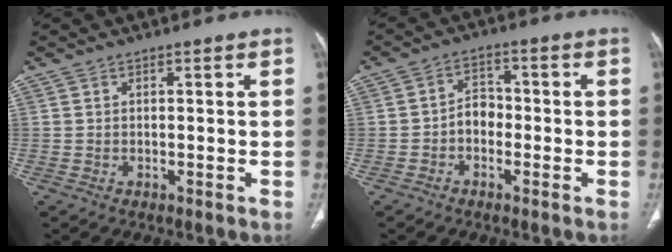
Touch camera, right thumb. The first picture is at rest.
{"total": 4.2, "force": [-1.3, 3.2, 2.4], "torque": [-0.024, 0.021, -0.033]}